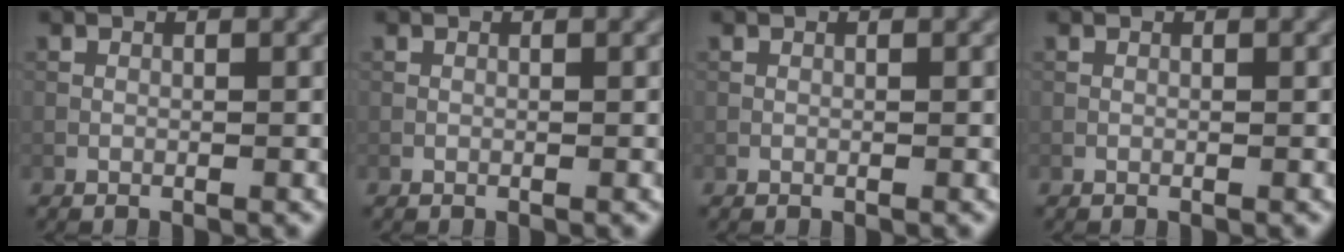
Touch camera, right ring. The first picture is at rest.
{"total": 0.0}
{"total": 0.0}
{"total": 0.0}